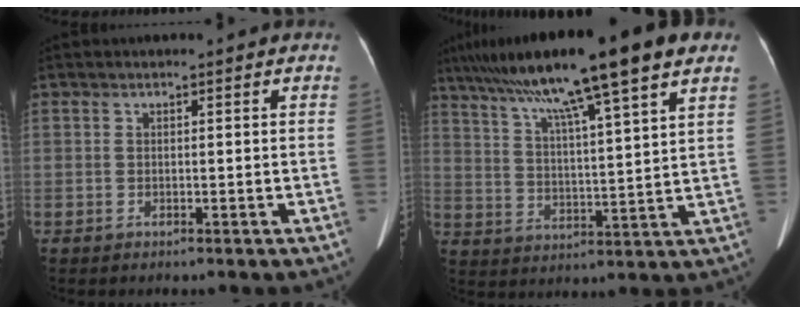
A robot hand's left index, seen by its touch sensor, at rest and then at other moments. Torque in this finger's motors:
{"motor_torque": [0.72, -1.42, 0.44, 0.17]}